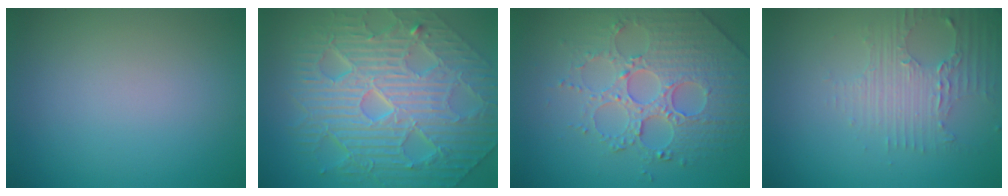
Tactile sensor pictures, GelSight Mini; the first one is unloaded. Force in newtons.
{"total": 11.7, "press": 7.6, "slide": 8.8}
{"total": 5.2, "press": 5.0, "slide": 1.6}
{"total": 3.8, "press": 2.7, "slide": 2.7}